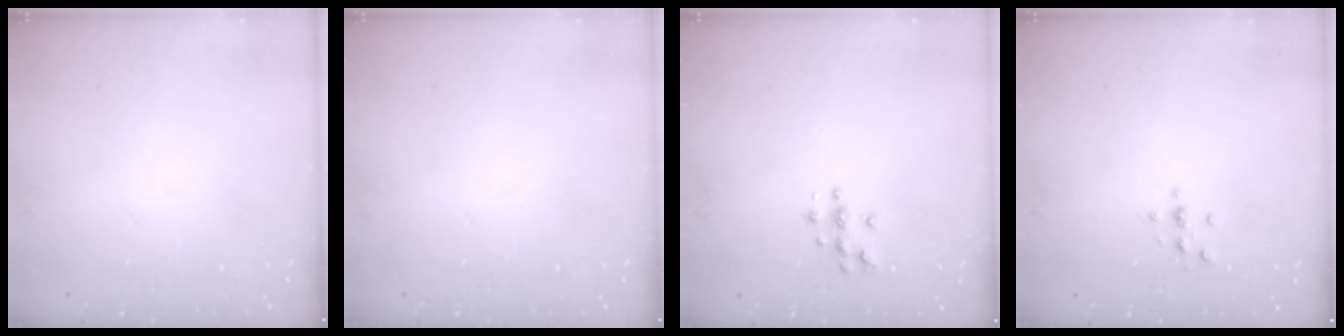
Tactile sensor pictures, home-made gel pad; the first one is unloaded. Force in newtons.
{"total": 0.0}
{"total": 4.9, "press": 4.9, "slide": 0.5}
{"total": 2.1, "press": 2.1, "slide": 0.2}